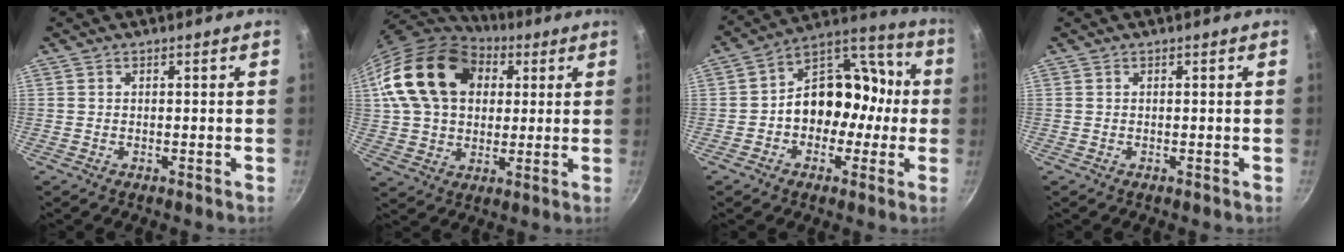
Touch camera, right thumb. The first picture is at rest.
{"total": 21.1, "force": [5.8, 15.3, 13.3], "torque": [-0.214, 0.015, 0.098]}
{"total": 15.7, "force": [-1.7, 12.2, 9.8], "torque": [-0.082, 0.070, -0.037]}
{"total": 0.0}